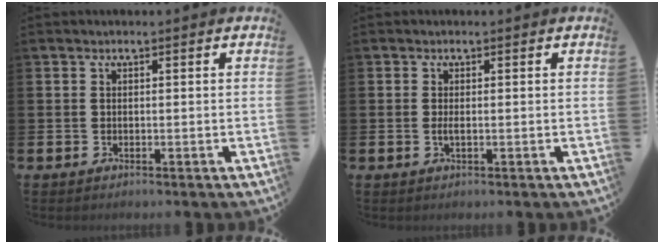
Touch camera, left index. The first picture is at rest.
{"total": 0.9, "force": [-0.1, 0.2, 0.9], "torque": [-0.020, 0.001, -0.002]}